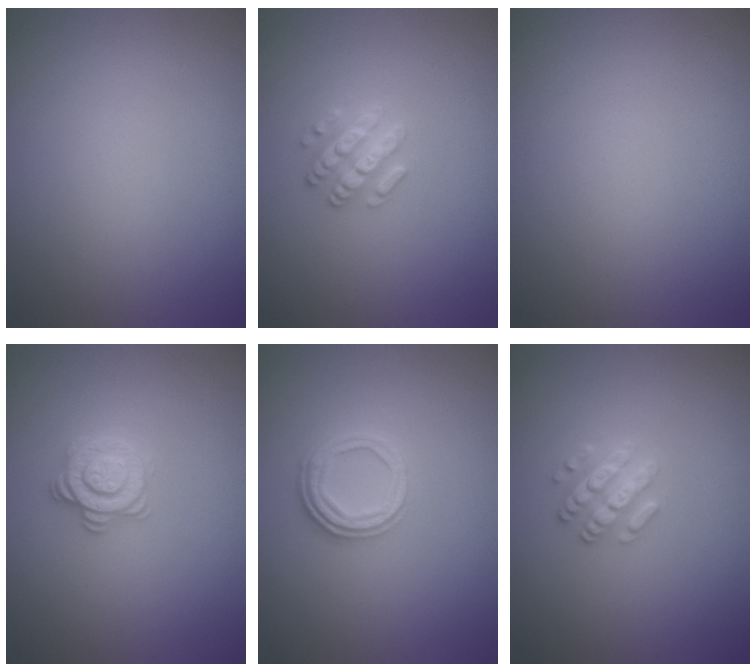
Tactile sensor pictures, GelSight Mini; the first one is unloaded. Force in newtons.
{"total": 2.6, "press": 2.5, "slide": 0.4}
{"total": 0.0}
{"total": 2.8, "press": 2.5, "slide": 1.2}
{"total": 3.3, "press": 2.6, "slide": 2.1}
{"total": 2.6, "press": 2.5, "slide": 0.4}